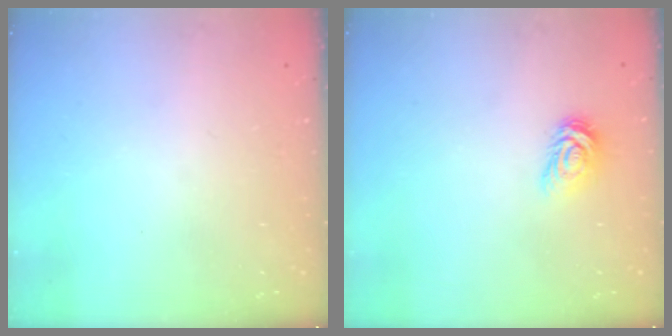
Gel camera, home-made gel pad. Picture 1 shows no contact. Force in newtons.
{"total": 4.2, "press": 4.2, "slide": 0.5}